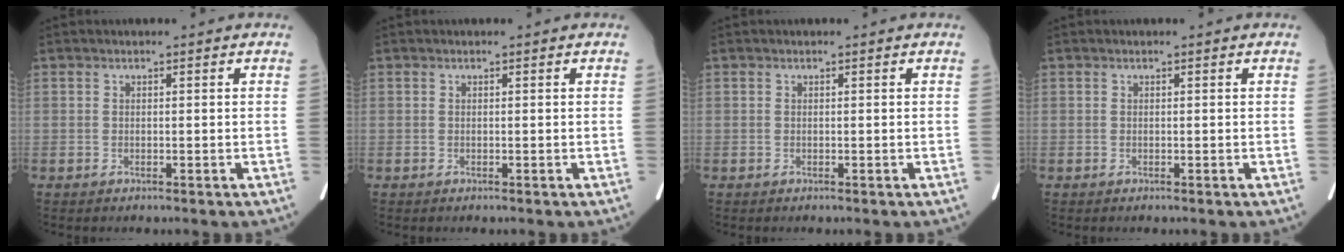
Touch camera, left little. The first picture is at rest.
{"total": 0.0}
{"total": 0.0}
{"total": 0.0}